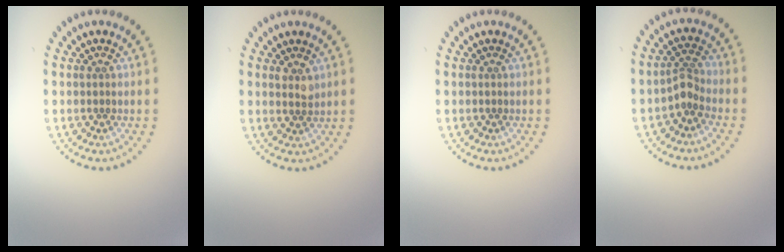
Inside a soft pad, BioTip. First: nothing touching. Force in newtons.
{"total": 1.4, "press": 1.2, "slide": 0.7}
{"total": 0.0}
{"total": 1.9, "press": 1.3, "slide": 1.4}